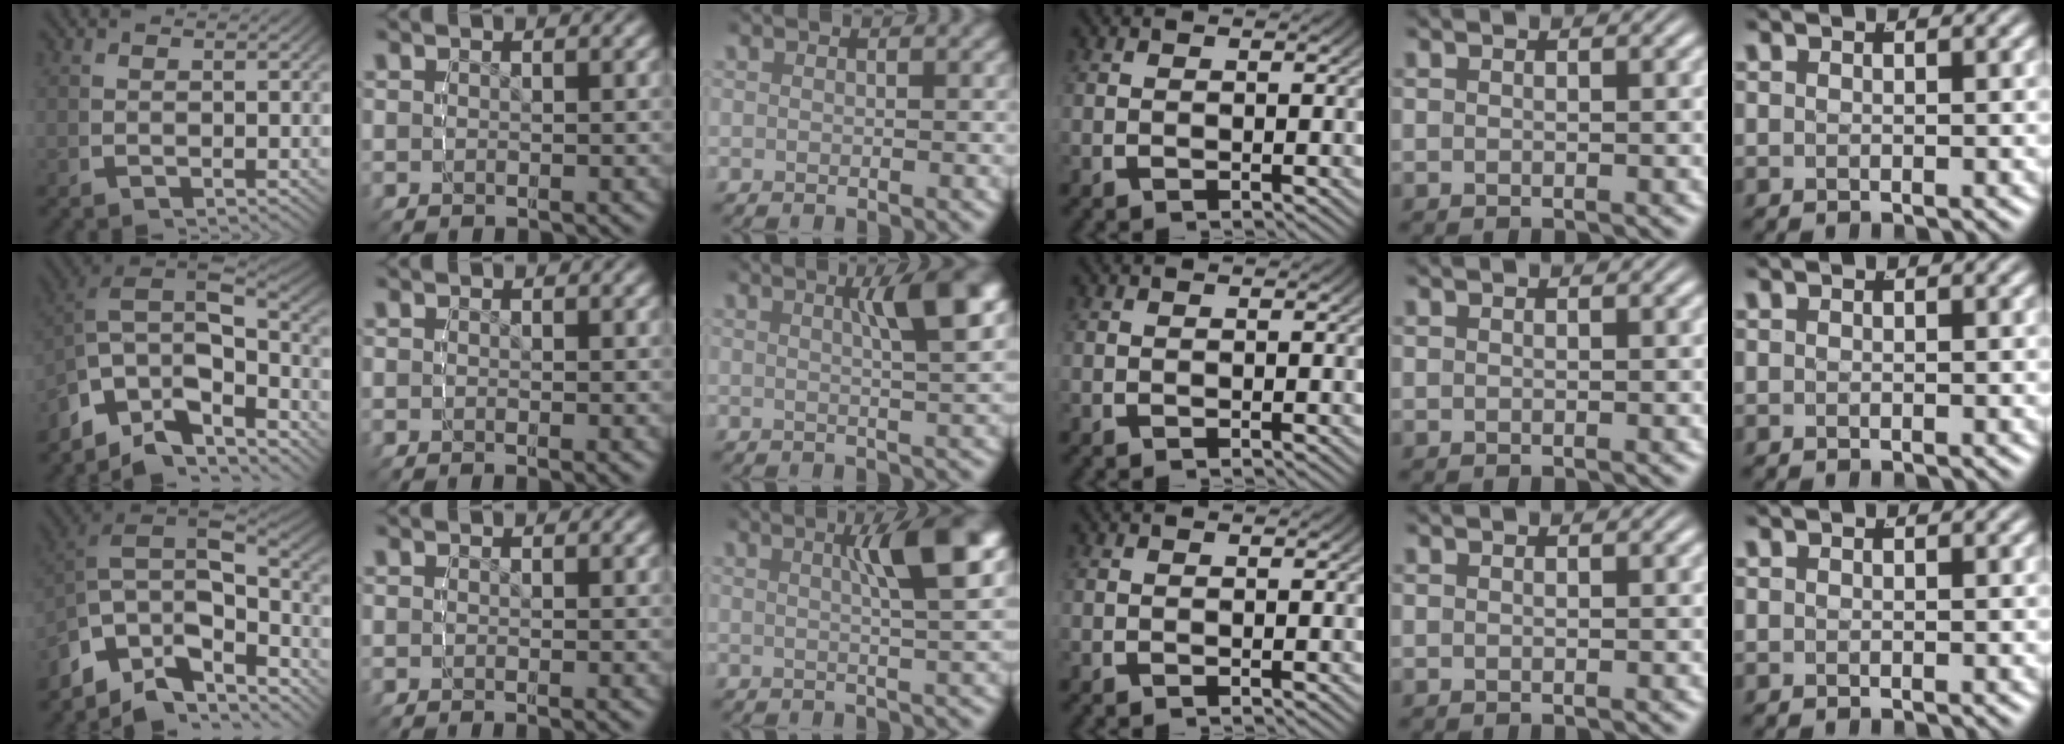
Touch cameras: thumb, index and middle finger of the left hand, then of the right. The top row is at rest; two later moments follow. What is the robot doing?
{"motion": "lift_and_place", "object": "air blower"}